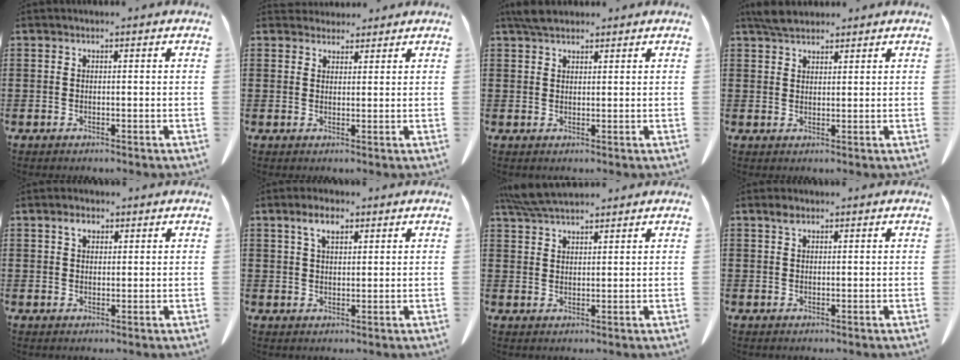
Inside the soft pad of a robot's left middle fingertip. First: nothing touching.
{"total": 2.5, "force": [2.3, 1.0, 0.1], "torque": [-0.001, -0.004, 0.044]}
{"total": 2.9, "force": [2.5, 1.0, 1.1], "torque": [-0.027, 0.004, 0.050]}
{"total": 3.1, "force": [2.7, 1.0, 0.9], "torque": [-0.025, 0.002, 0.054]}
{"total": 2.4, "force": [1.5, 1.3, 1.4], "torque": [-0.024, 0.000, 0.027]}
{"total": 4.1, "force": [2.6, 1.6, 2.8], "torque": [-0.054, 0.003, 0.044]}
{"total": 5.2, "force": [4.6, 0.9, 2.1], "torque": [-0.053, -0.009, 0.090]}
{"total": 1.5, "force": [0.9, 0.8, 0.8], "torque": [-0.021, 0.002, 0.019]}